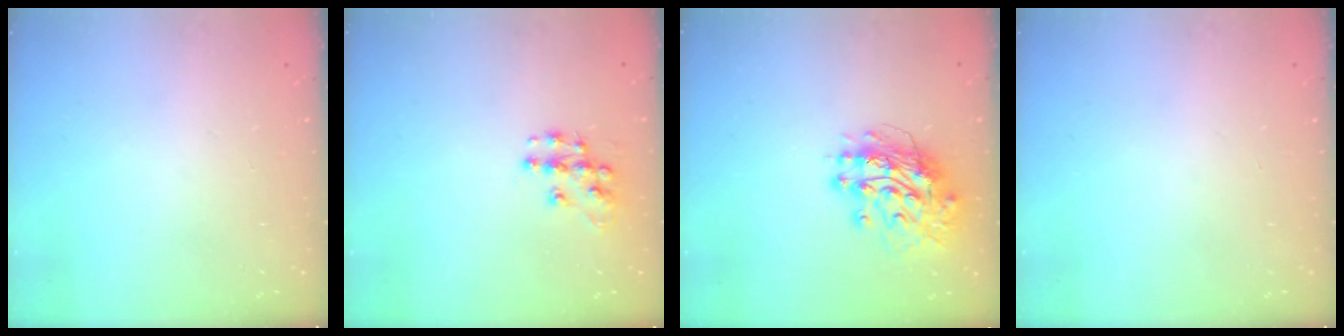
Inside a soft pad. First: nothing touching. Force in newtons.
{"total": 9.7, "press": 9.7, "slide": 0.7}
{"total": 13.6, "press": 13.6, "slide": 1.4}
{"total": 0.0}